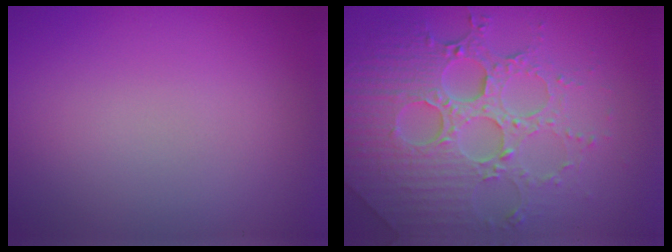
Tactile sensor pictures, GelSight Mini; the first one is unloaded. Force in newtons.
{"total": 8.3, "press": 6.0, "slide": 5.7}